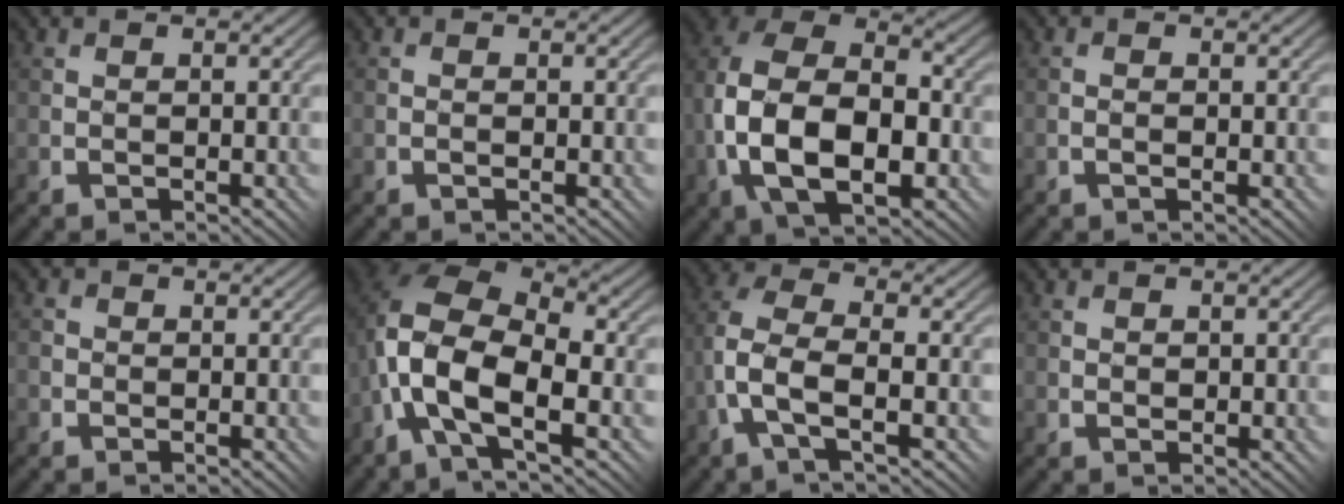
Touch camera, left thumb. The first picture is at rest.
{"total": 0.7, "force": [-0.2, 0.4, 0.5], "torque": [0.001, 0.006, -0.001]}
{"total": 14.7, "force": [-2.8, 9.3, 11.0], "torque": [-0.225, -0.019, -0.046]}
{"total": 1.0, "force": [-0.2, 0.6, 0.7], "torque": [-0.001, 0.007, -0.003]}
{"total": 2.5, "force": [-0.1, 2.4, 0.5], "torque": [-0.006, 0.010, -0.017]}
{"total": 11.2, "force": [-2.9, 5.5, 9.3], "torque": [-0.202, 0.003, -0.060]}
{"total": 7.0, "force": [-1.8, 3.0, 6.0], "torque": [-0.144, 0.016, -0.046]}
{"total": 1.0, "force": [0.5, 0.8, 0.1], "torque": [-0.004, 0.000, 0.012]}